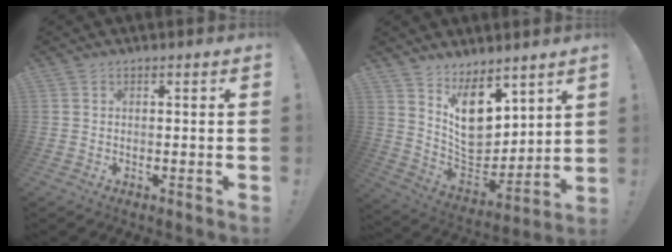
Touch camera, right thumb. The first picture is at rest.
{"total": 14.7, "force": [8.0, 9.4, 8.0], "torque": [-0.106, -0.066, 0.160]}